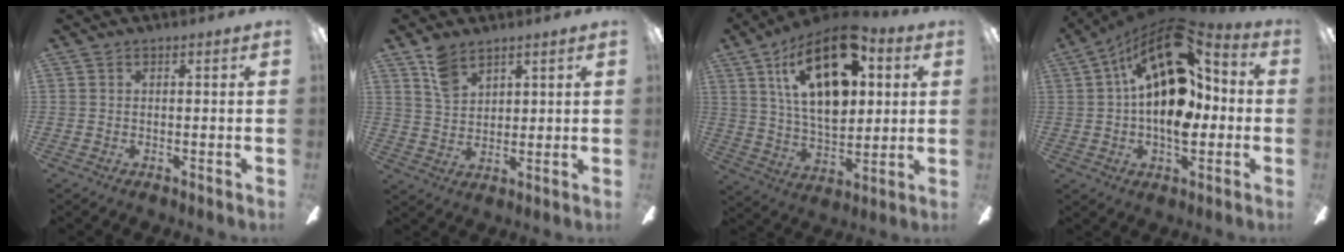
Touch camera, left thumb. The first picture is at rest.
{"total": 7.0, "force": [5.1, 3.9, 2.8], "torque": [-0.056, -0.016, 0.098]}
{"total": 22.9, "force": [10.0, 11.8, 16.9], "torque": [-0.298, -0.034, 0.162]}
{"total": 22.4, "force": [5.3, 12.3, 18.0], "torque": [-0.307, -0.025, 0.087]}